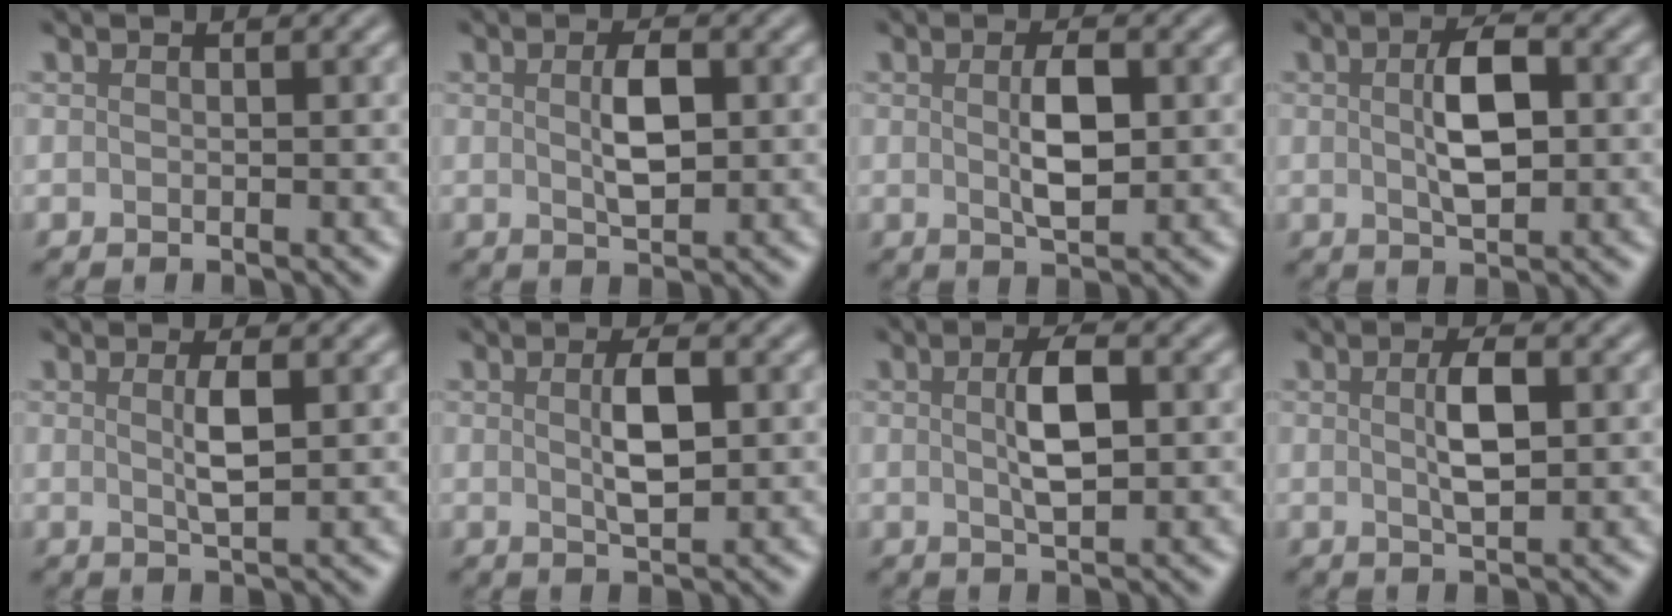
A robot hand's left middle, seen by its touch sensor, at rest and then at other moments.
{"total": 3.1, "force": [0.4, 1.3, 2.8], "torque": [-0.057, 0.000, 0.009]}
{"total": 3.4, "force": [0.2, 1.3, 3.1], "torque": [-0.063, -0.001, 0.006]}
{"total": 4.5, "force": [0.4, 2.0, 4.0], "torque": [-0.080, 0.004, 0.007]}
{"total": 2.3, "force": [0.4, 0.4, 2.2], "torque": [-0.042, 0.001, 0.008]}
{"total": 3.2, "force": [0.4, 1.1, 3.0], "torque": [-0.061, -0.001, 0.009]}
{"total": 3.7, "force": [0.4, 1.3, 3.4], "torque": [-0.070, 0.003, 0.007]}
{"total": 3.1, "force": [0.4, 1.0, 2.9], "torque": [-0.060, 0.001, 0.008]}